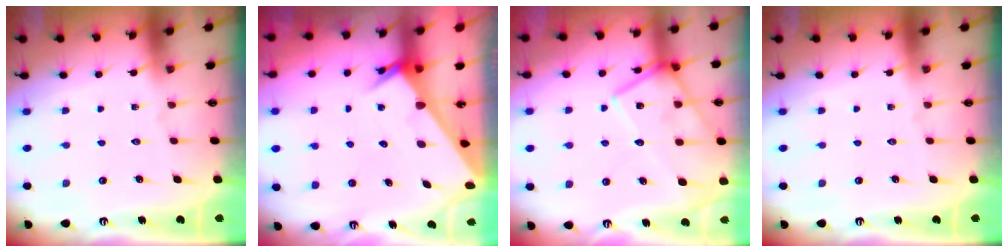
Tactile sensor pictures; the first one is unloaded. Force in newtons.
{"total": 2.5, "press": 2.5, "slide": 0.1}
{"total": 16.4, "press": 16.3, "slide": 1.2}
{"total": 0.0}